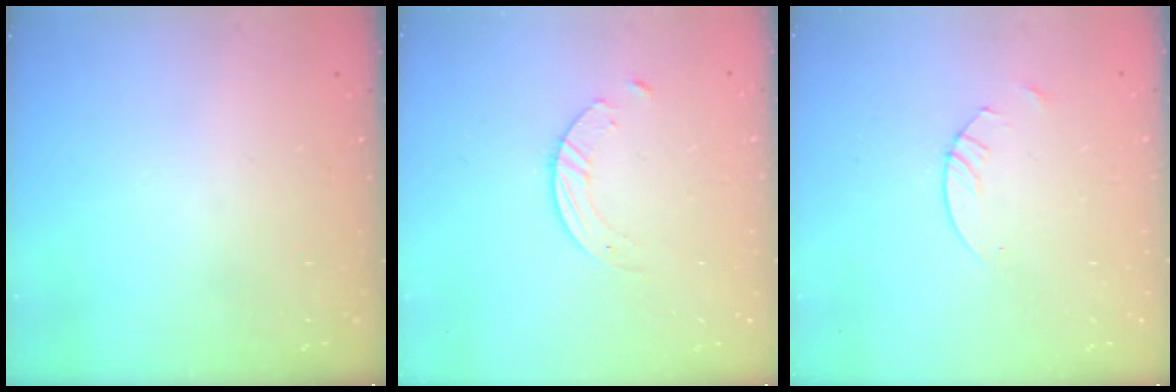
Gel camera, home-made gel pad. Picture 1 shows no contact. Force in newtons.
{"total": 1.4, "press": 1.4, "slide": 0.2}
{"total": 2.4, "press": 2.4, "slide": 0.1}